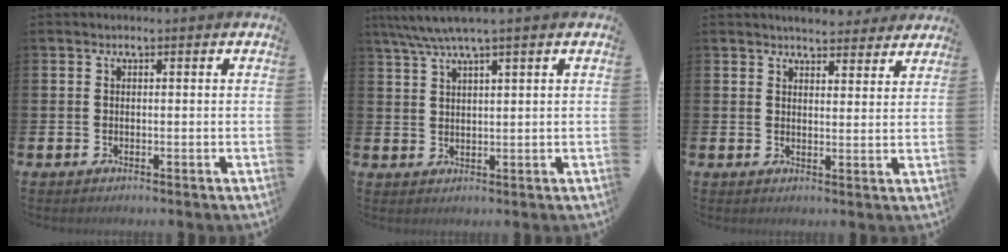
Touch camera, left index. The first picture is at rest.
{"total": 4.6, "force": [3.7, -0.3, 2.7], "torque": [-0.067, -0.003, 0.068]}
{"total": 4.3, "force": [4.3, 0.7, 0.2], "torque": [-0.003, -0.023, 0.077]}